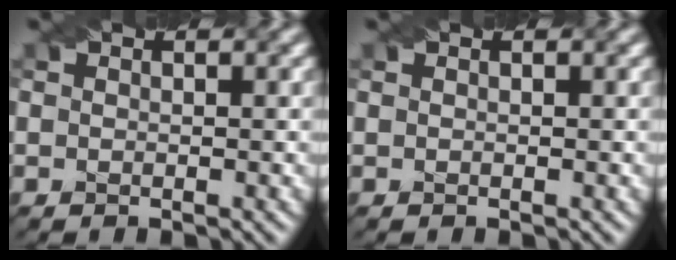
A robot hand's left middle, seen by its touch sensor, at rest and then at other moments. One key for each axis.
{"total": 0.0}